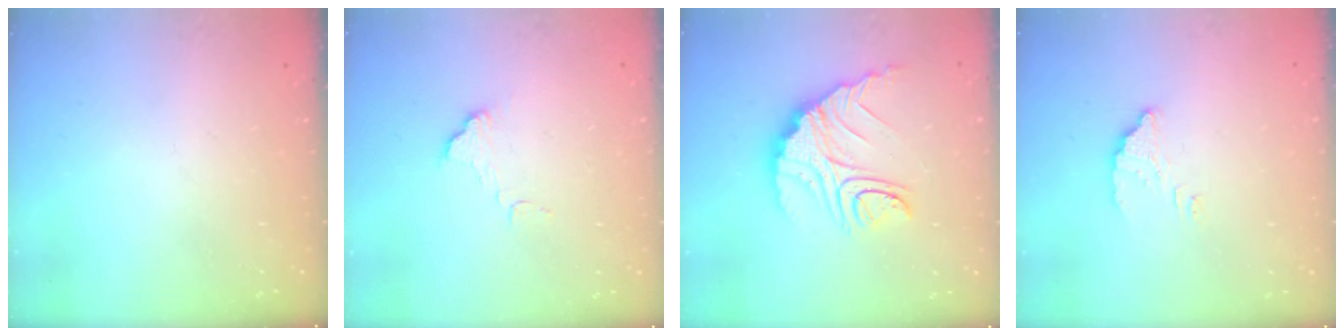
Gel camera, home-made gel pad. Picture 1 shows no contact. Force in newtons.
{"total": 6.2, "press": 6.1, "slide": 0.5}
{"total": 14.0, "press": 13.9, "slide": 1.1}
{"total": 3.8, "press": 3.8, "slide": 0.2}